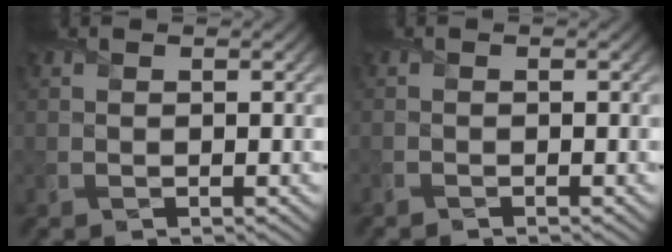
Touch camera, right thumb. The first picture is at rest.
{"total": 0.7, "force": [-0.7, -0.1, -0.1], "torque": [0.004, -0.006, -0.014]}